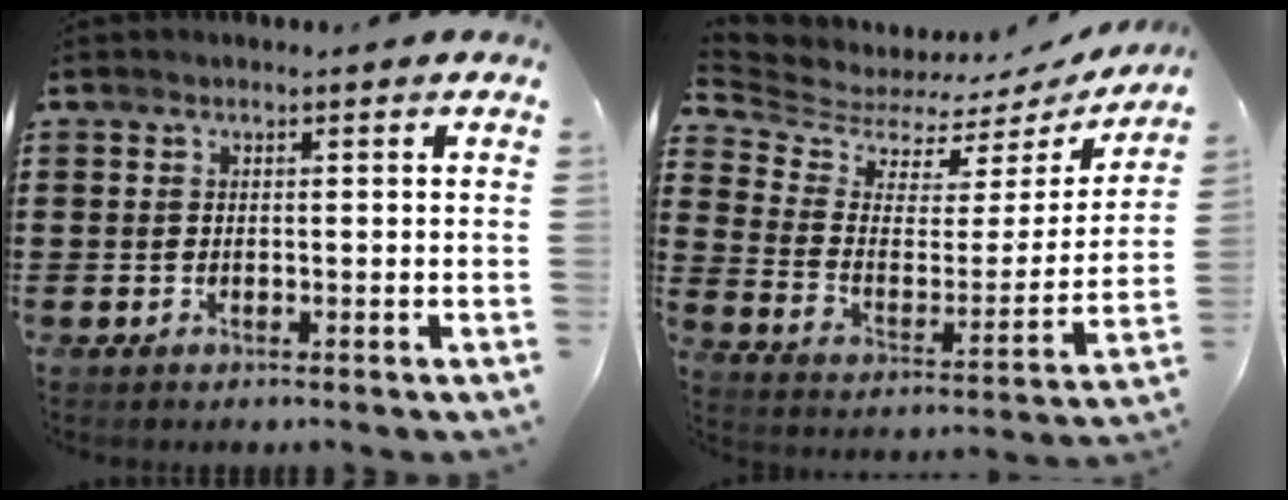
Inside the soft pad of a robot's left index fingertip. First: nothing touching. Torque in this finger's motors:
{"motor_torque": [2.14, 0.00, -0.03, -0.01]}